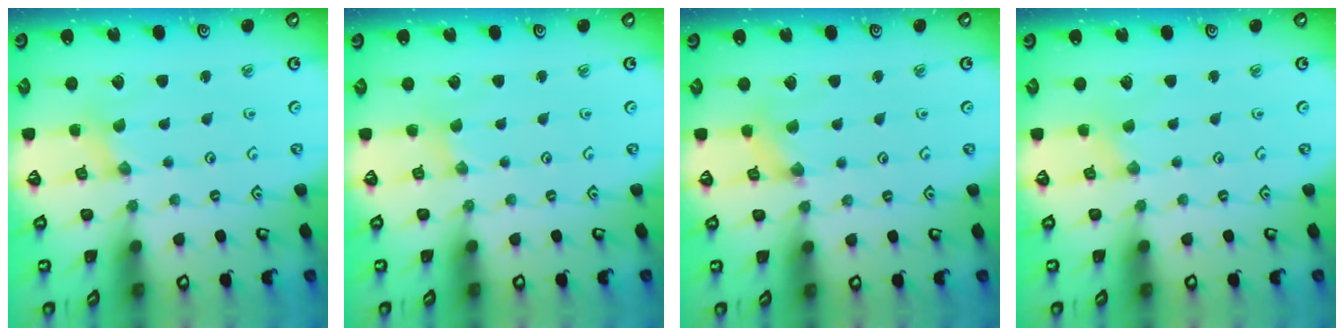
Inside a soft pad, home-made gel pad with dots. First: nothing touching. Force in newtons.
{"total": 0.0}
{"total": 1.9, "press": 1.9, "slide": 0.3}
{"total": 0.0}